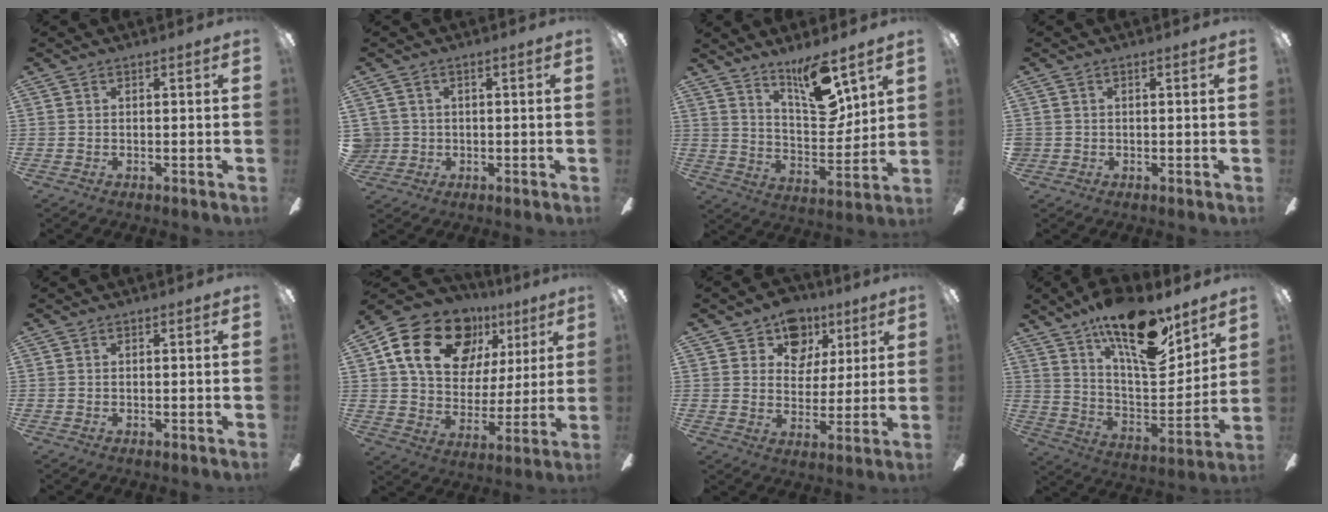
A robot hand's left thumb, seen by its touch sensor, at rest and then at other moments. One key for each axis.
{"total": 3.0, "fx": 0.5, "fy": 2.9, "fz": 0.2, "tx": -0.012, "ty": 0.007, "tz": 0.009}
{"total": 13.9, "fx": 9.8, "fy": 4.4, "fz": 8.8, "tx": -0.136, "ty": -0.061, "tz": 0.169}
{"total": 1.1, "fx": 0.1, "fy": 1.0, "fz": 0.1, "tx": -0.002, "ty": 0.005, "tz": -0.001}
{"total": 0.0}
{"total": 21.7, "fx": 11.1, "fy": 14.7, "fz": 11.5, "tx": -0.192, "ty": -0.036, "tz": 0.202}
{"total": 11.2, "fx": 6.7, "fy": 8.3, "fz": 3.4, "tx": -0.049, "ty": -0.036, "tz": 0.126}
{"total": 21.2, "fx": 14.5, "fy": 7.6, "fz": 13.4, "tx": -0.215, "ty": -0.095, "tz": 0.247}